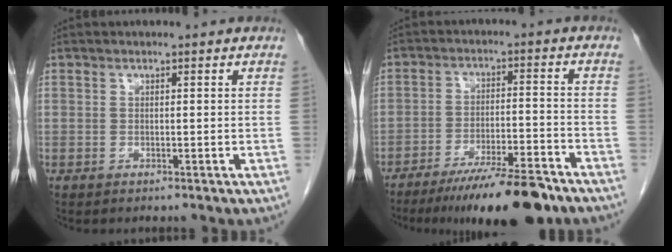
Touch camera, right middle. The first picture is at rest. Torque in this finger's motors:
{"motor_torque": [1.08, -1.06, 0.27, 0.12]}